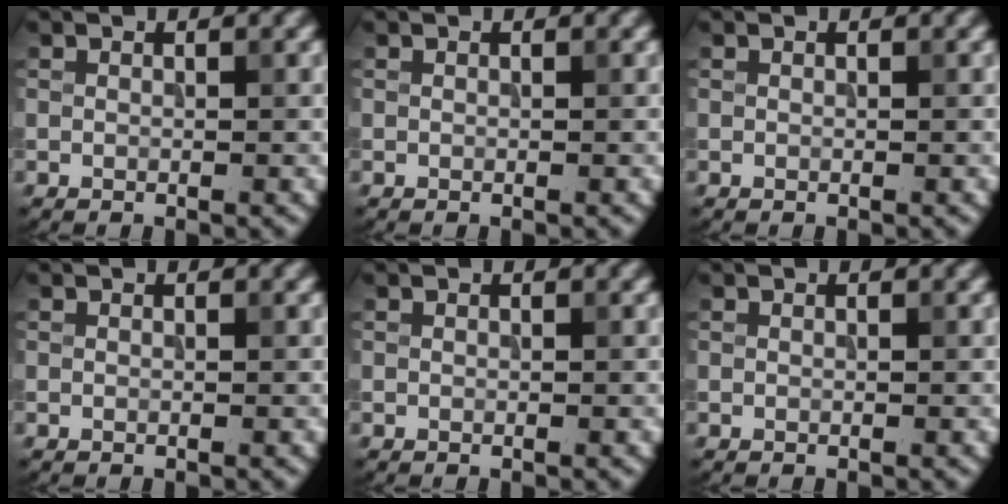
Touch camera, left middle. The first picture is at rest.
{"total": 0.0}
{"total": 0.0}
{"total": 0.0}
{"total": 0.0}
{"total": 0.0}